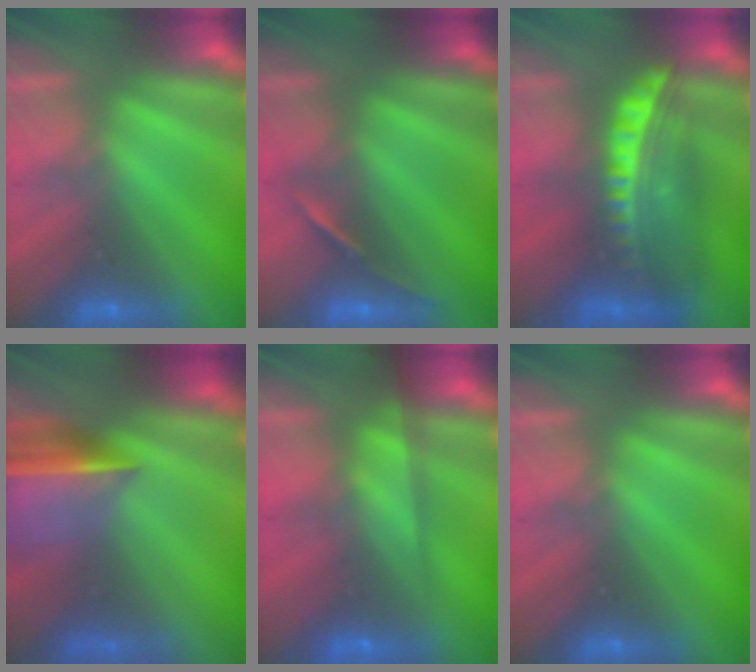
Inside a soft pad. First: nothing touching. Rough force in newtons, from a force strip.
{"total": 1.7}
{"total": 5.8}
{"total": 7.6}
{"total": 7.3}
{"total": 0.0}